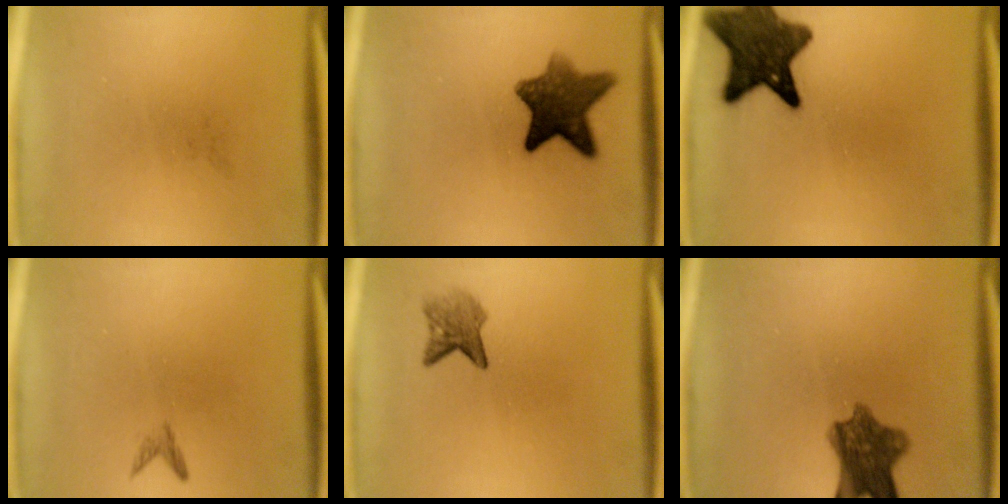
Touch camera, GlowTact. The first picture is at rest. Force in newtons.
{"total": 9.6}
{"total": 11.5}
{"total": 0.8}
{"total": 2.9}
{"total": 8.4}